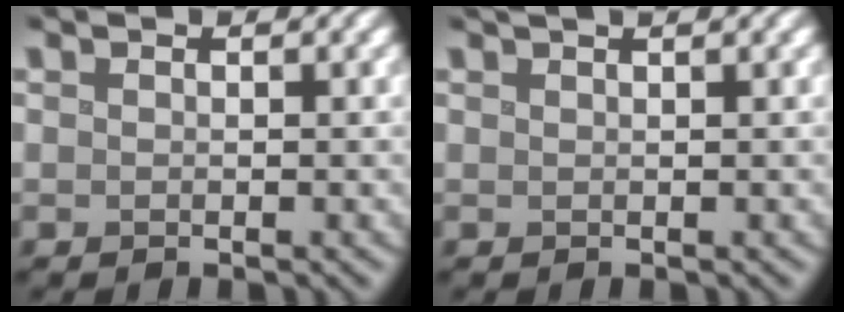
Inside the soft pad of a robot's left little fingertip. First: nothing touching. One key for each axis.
{"total": 2.0, "fx": 1.4, "fy": 0.6, "fz": 1.2, "tx": -0.009, "ty": 0.003, "tz": 0.006}